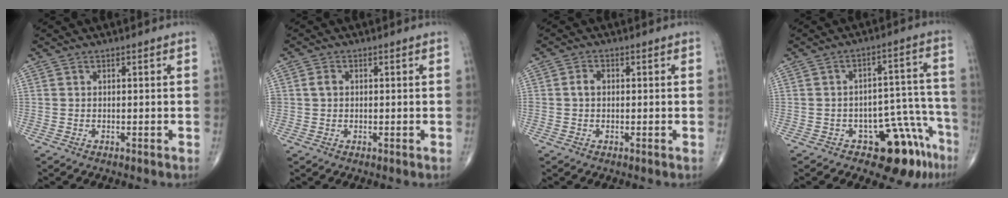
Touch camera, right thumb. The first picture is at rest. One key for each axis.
{"total": 1.9, "fx": 0.2, "fy": 1.6, "fz": 1.1, "tx": -0.015, "ty": 0.005, "tz": 0.004}
{"total": 2.1, "fx": 0.0, "fy": 1.5, "fz": 1.4, "tx": -0.026, "ty": 0.006, "tz": -0.002}
{"total": 11.9, "fx": -7.5, "fy": 5.9, "fz": 7.1, "tx": -0.032, "ty": 0.083, "tz": -0.097}